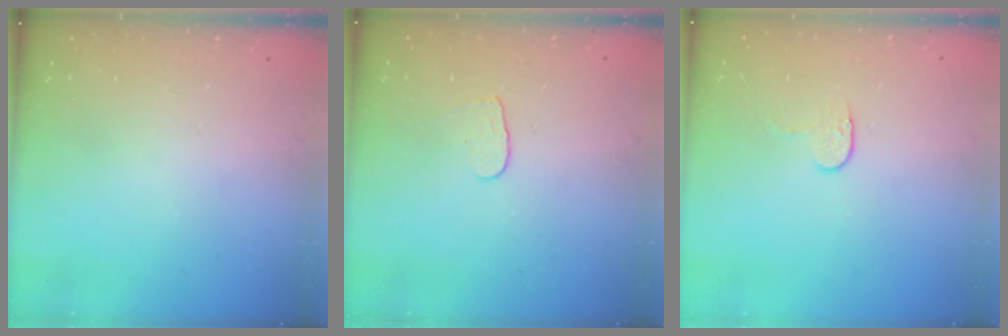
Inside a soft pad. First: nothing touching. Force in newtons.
{"total": 4.4, "press": 4.4, "slide": 0.3}
{"total": 4.1, "press": 4.1, "slide": 0.4}